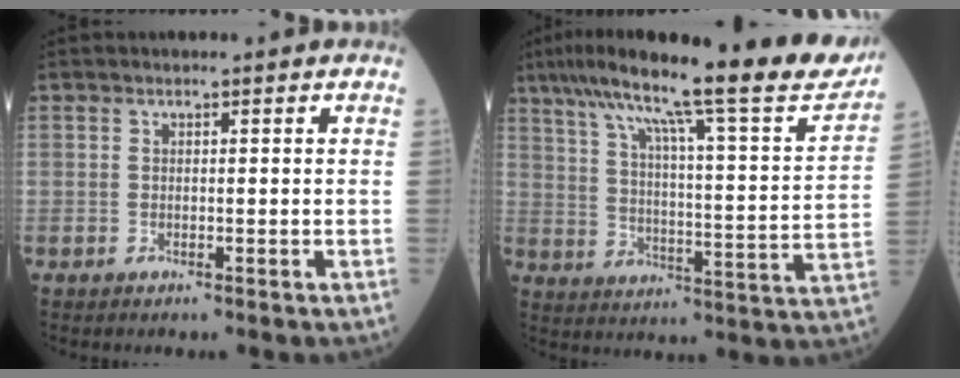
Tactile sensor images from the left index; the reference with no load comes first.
{"total": 24.8, "force": [20.2, 1.7, 14.4], "torque": [-0.237, -0.017, 0.277]}